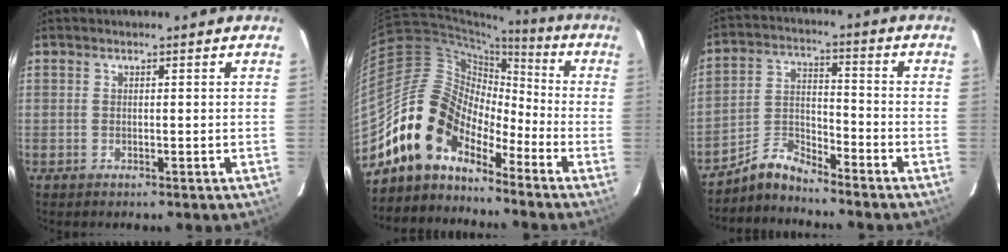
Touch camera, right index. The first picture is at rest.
{"total": 13.0, "force": [-9.9, 6.6, 5.1], "torque": [-0.089, 0.031, -0.199]}
{"total": 5.8, "force": [-5.6, 1.2, 1.4], "torque": [-0.034, 0.028, -0.117]}